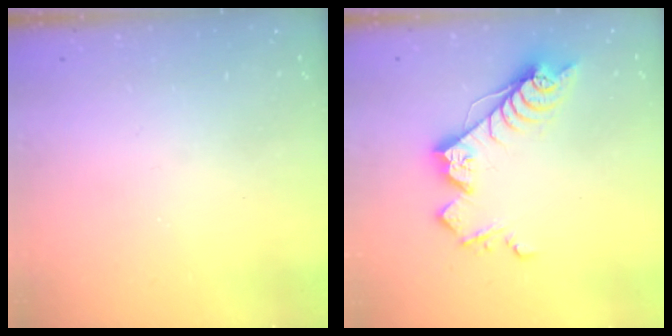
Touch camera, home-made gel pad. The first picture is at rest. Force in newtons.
{"total": 13.9, "press": 13.9, "slide": 0.5}